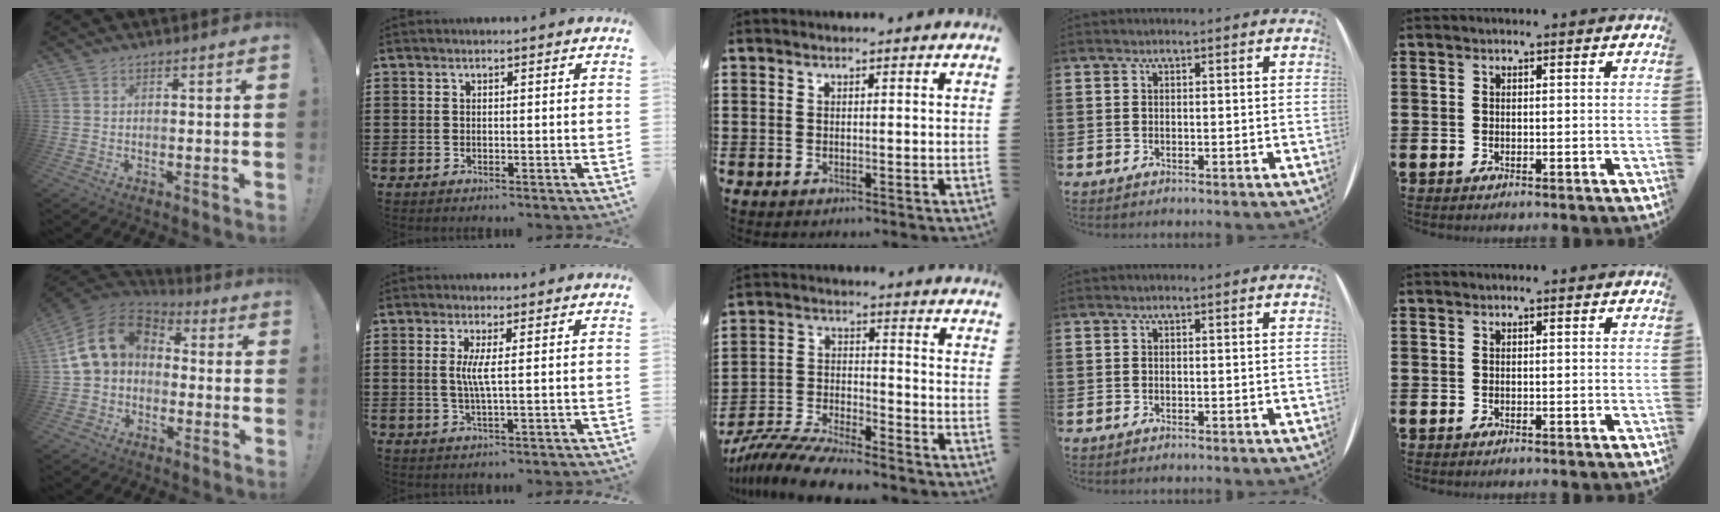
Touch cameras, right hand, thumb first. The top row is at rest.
{"thumb": {"total": 14.2, "force": [2.1, 10.6, 9.2], "torque": [-0.175, 0.009, 0.038]}, "index": {"total": 3.4, "force": [0.4, -0.3, 3.3], "torque": [-0.067, -0.008, 0.005]}, "middle": {"total": 8.9, "force": [-8.5, 0.6, 2.5], "torque": [-0.053, 0.008, -0.166]}}